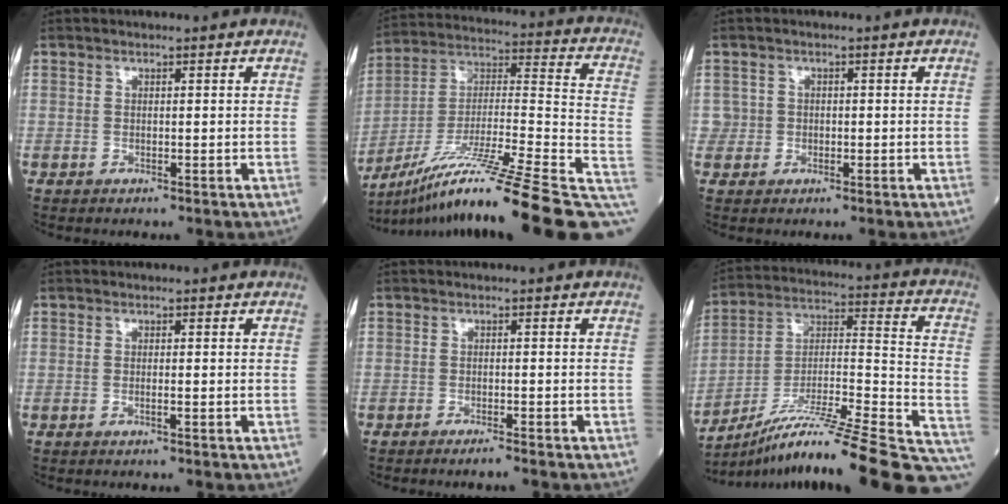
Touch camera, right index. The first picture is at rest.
{"total": 25.9, "force": [-18.2, 0.8, 18.5], "torque": [-0.237, 0.014, -0.306]}
{"total": 2.0, "force": [-0.2, 2.0, -0.1], "torque": [0.013, 0.008, -0.004]}
{"total": 0.7, "force": [-0.3, 0.0, 0.6], "torque": [-0.013, 0.000, -0.005]}
{"total": 2.4, "force": [-2.0, -0.1, 1.2], "torque": [-0.016, -0.001, -0.026]}
{"total": 28.3, "force": [-22.5, 1.7, 17.0], "torque": [-0.190, -0.002, -0.352]}